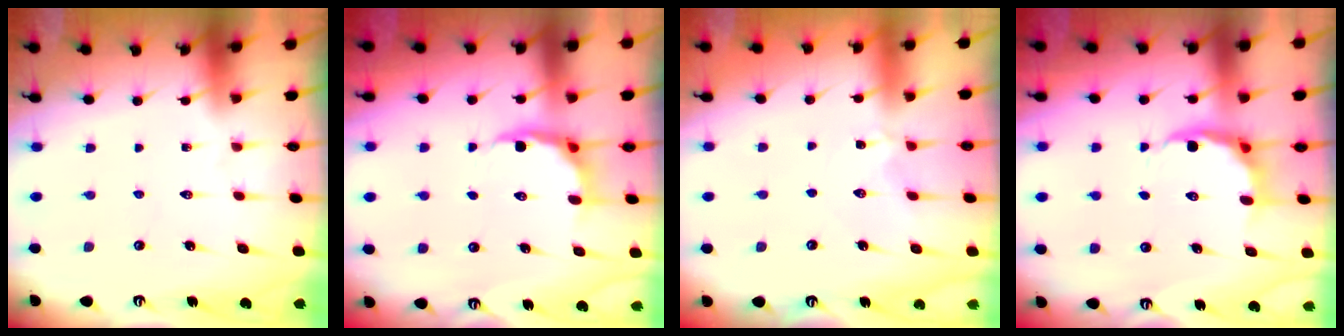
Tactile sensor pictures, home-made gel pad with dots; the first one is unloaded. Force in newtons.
{"total": 7.1, "press": 7.0, "slide": 1.6}
{"total": 2.7, "press": 2.6, "slide": 0.5}
{"total": 7.6, "press": 7.4, "slide": 1.7}